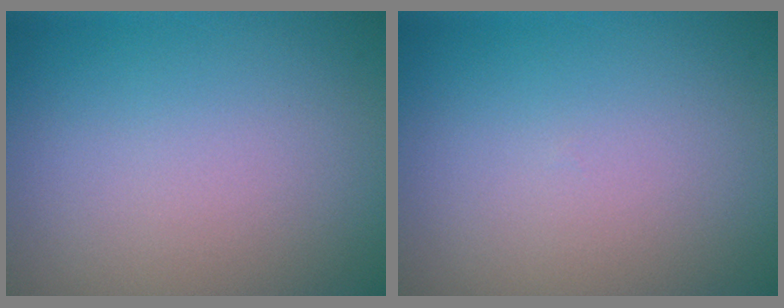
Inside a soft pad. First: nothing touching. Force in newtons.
{"total": 0.0}